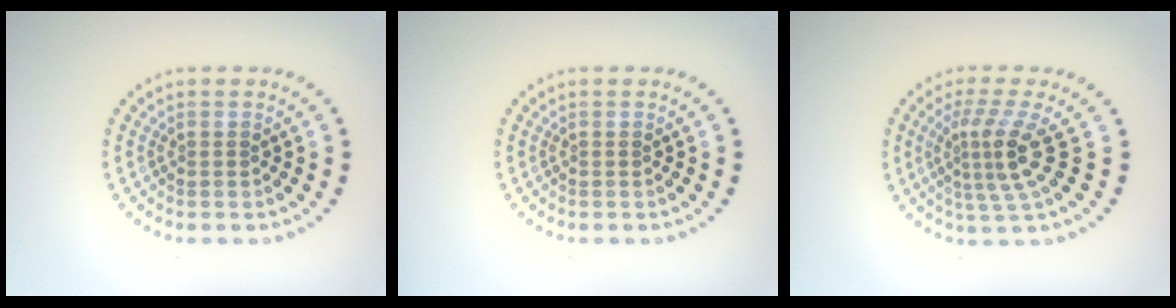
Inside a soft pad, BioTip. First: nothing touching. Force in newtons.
{"total": 0.0}
{"total": 4.0, "press": 2.6, "slide": 3.0}